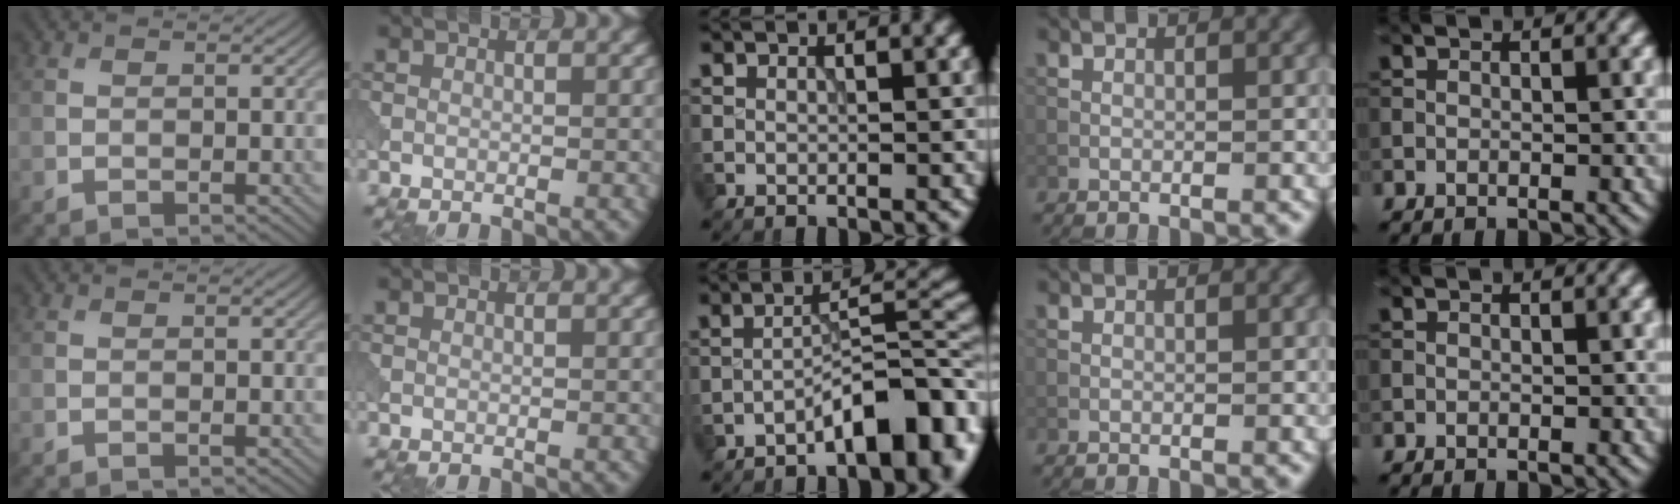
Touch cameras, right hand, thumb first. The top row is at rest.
{"middle": {"total": 7.3, "force": [-4.3, 2.1, 5.6], "torque": [-0.074, 0.019, -0.071]}}